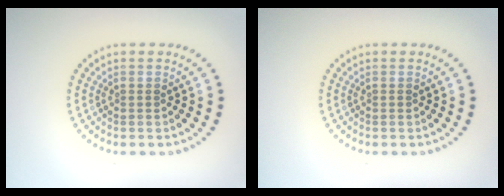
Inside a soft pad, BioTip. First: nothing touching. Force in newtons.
{"total": 0.0}